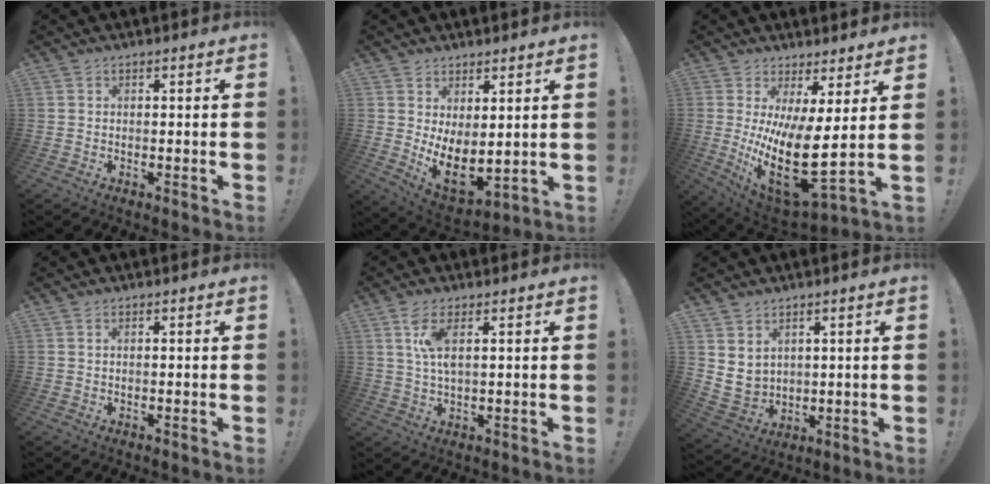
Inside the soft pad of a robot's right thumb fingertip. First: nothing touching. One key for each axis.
{"total": 8.3, "fx": 1.7, "fy": 4.6, "fz": 6.7, "tx": -0.091, "ty": -0.044, "tz": 0.040}
{"total": 17.4, "fx": 0.4, "fy": 4.8, "fz": 16.7, "tx": -0.315, "ty": -0.045, "tz": 0.012}
{"total": 0.6, "fx": 0.3, "fy": -0.3, "fz": 0.4, "tx": -0.013, "ty": 0.002, "tz": 0.006}
{"total": 7.1, "fx": 2.6, "fy": 2.0, "fz": 6.2, "tx": -0.128, "ty": -0.007, "tz": 0.046}
{"total": 5.5, "fx": 3.3, "fy": 4.3, "fz": 0.9, "tx": -0.028, "ty": -0.025, "tz": 0.071}